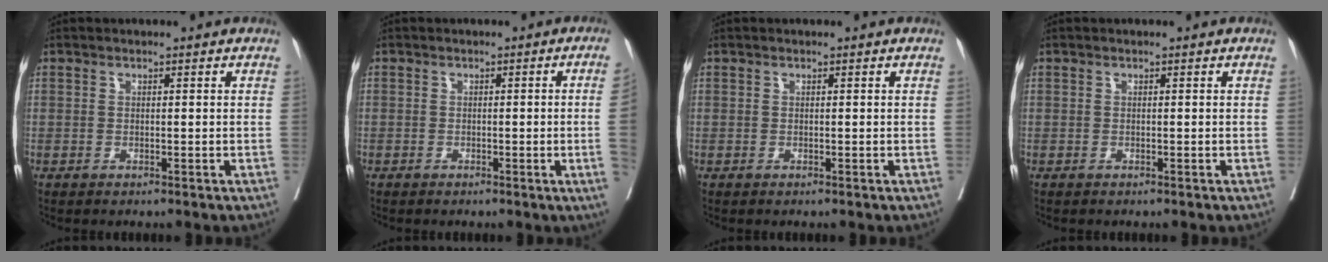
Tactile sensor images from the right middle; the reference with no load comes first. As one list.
[{"total": 3.4, "force": [-0.5, -1.2, 3.1], "torque": [-0.037, -0.007, -0.005]}, {"total": 0.0}, {"total": 0.0}]